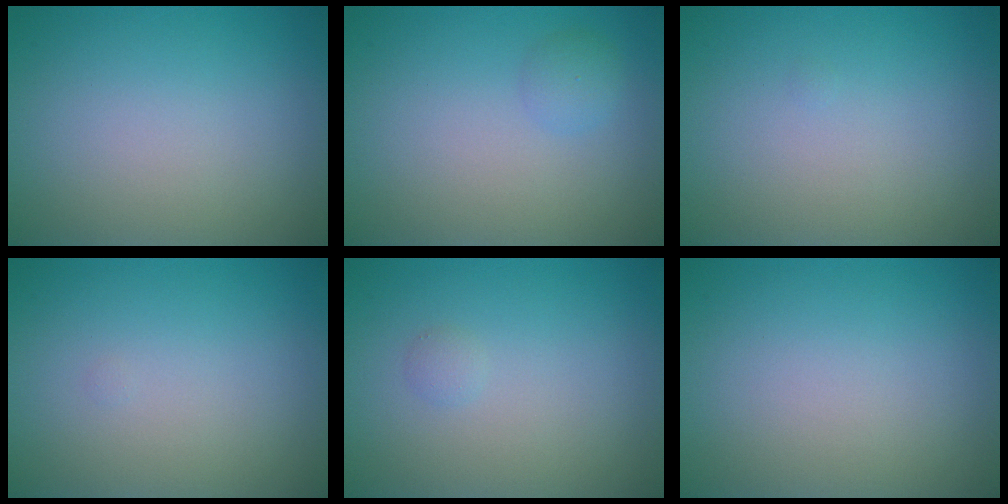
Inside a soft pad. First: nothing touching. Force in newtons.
{"total": 1.3, "press": 1.2, "slide": 0.1}
{"total": 0.0}
{"total": 0.0}
{"total": 0.6, "press": 0.6, "slide": 0.1}
{"total": 0.0}